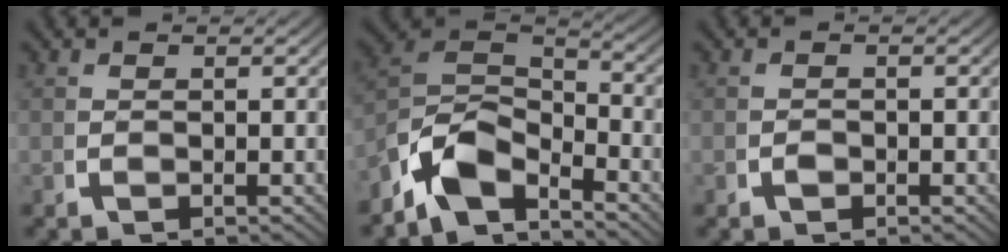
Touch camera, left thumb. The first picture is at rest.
{"total": 9.6, "force": [-2.4, 6.7, 6.5], "torque": [-0.150, -0.038, -0.039]}
{"total": 0.6, "force": [-0.4, 0.4, 0.3], "torque": [-0.005, -0.002, -0.008]}